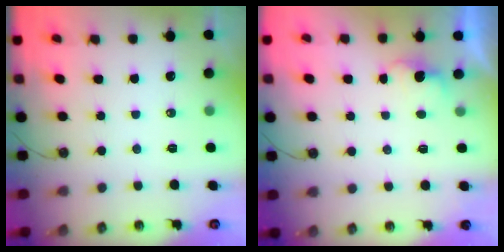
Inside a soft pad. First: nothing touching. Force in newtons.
{"total": 1.5, "press": 1.3, "slide": 0.8}